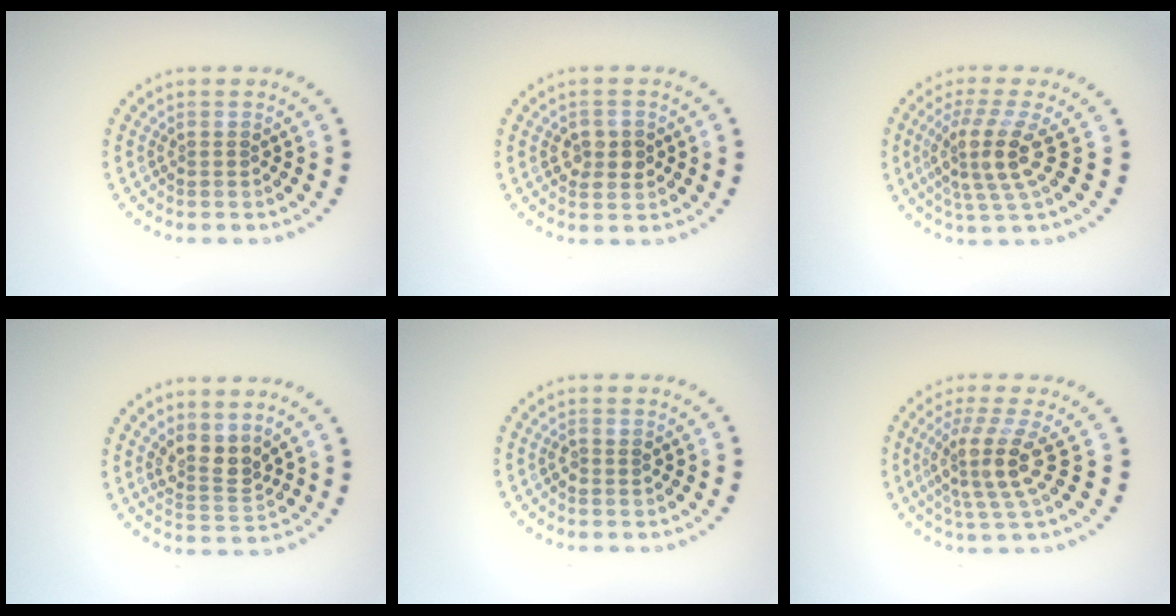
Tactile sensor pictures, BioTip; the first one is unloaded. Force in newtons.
{"total": 2.2, "press": 2.2, "slide": 0.4}
{"total": 4.2, "press": 3.2, "slide": 2.8}
{"total": 2.8, "press": 2.4, "slide": 1.5}
{"total": 0.8, "press": 0.8, "slide": 0.1}
{"total": 4.1, "press": 3.1, "slide": 2.7}